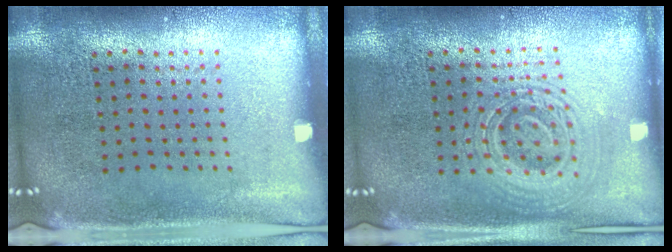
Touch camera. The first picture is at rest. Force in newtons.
{"total": 2.6, "press": 2.5, "slide": 0.5}